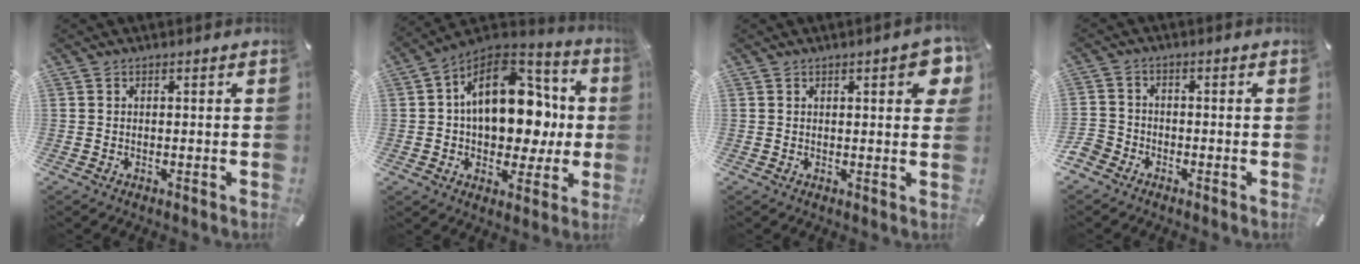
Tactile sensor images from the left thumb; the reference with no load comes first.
{"total": 19.4, "force": [2.7, 13.9, 13.4], "torque": [-0.198, -0.007, 0.051]}
{"total": 6.1, "force": [2.3, 2.1, 5.3], "torque": [-0.070, -0.005, 0.034]}
{"total": 4.1, "force": [-2.6, 3.1, 0.9], "torque": [-0.033, 0.009, -0.055]}